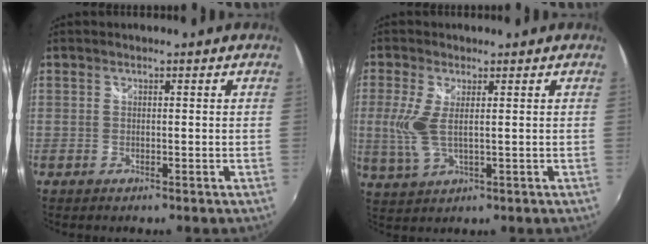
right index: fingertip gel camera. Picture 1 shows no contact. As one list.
[{"total": 6.3, "force": [0.8, 2.1, 5.9], "torque": [-0.137, -0.001, 0.020]}]